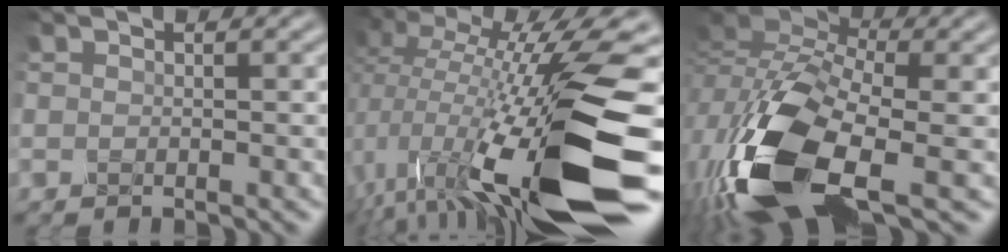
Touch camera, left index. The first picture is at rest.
{"total": 15.0, "force": [-1.9, 3.9, 14.3], "torque": [-0.248, 0.008, -0.034]}
{"total": 13.0, "force": [-5.6, 6.3, 9.9], "torque": [-0.244, -0.024, -0.105]}